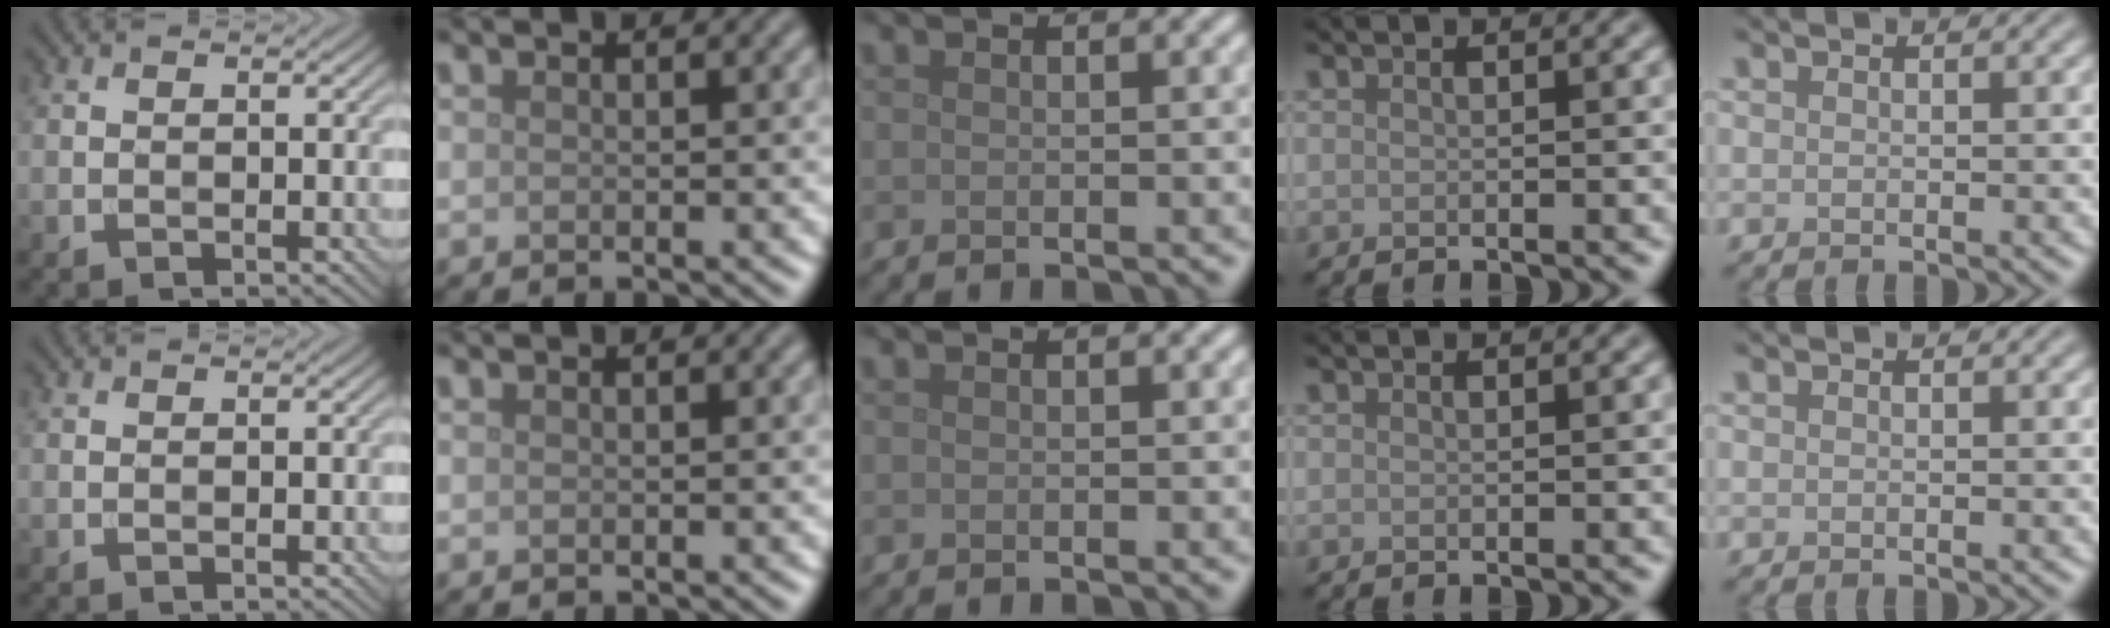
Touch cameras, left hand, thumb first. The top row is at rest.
{}